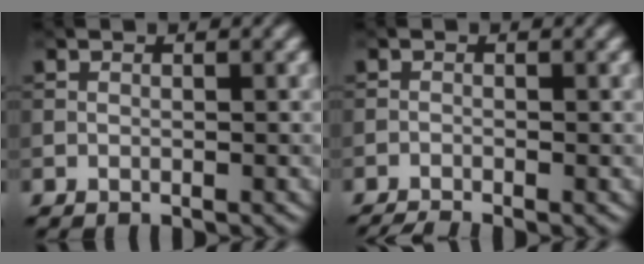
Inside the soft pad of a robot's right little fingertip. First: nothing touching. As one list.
[{"total": 2.1, "force": [-1.8, 0.2, 1.1], "torque": [-0.024, -0.004, -0.039]}]